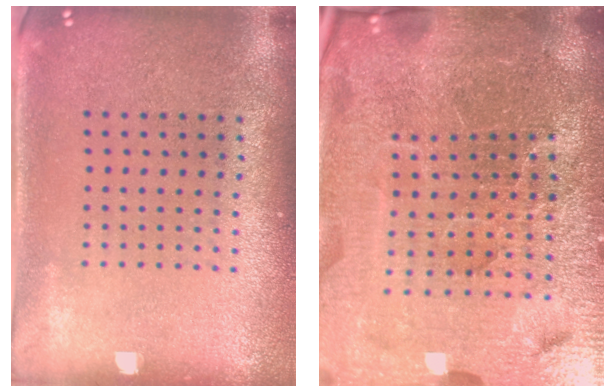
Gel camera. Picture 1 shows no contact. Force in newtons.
{"total": 7.0, "press": 6.1, "slide": 3.3}